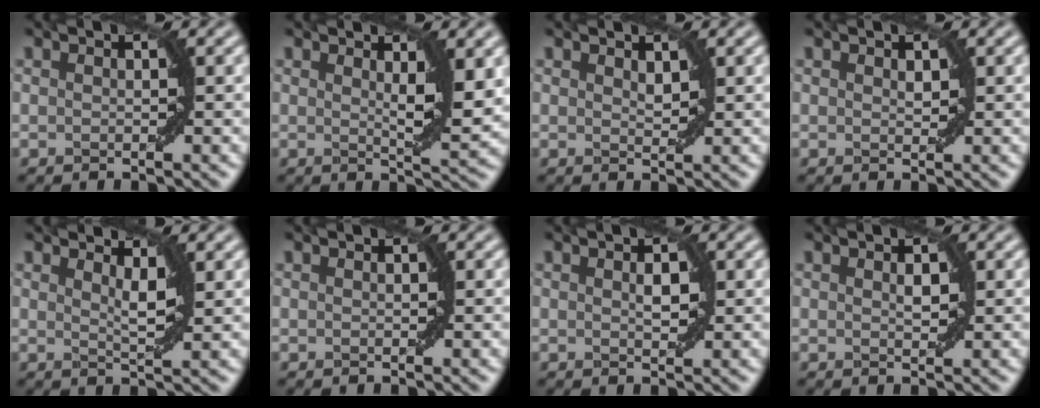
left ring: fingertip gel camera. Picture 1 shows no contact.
{"total": 3.3, "force": [1.3, 0.6, 3.0], "torque": [-0.042, -0.009, 0.022]}
{"total": 1.0, "force": [0.7, 0.4, 0.6], "torque": [-0.009, -0.001, 0.016]}
{"total": 0.7, "force": [0.4, 0.4, 0.4], "torque": [-0.006, -0.001, 0.009]}
{"total": 1.8, "force": [1.2, 0.2, 1.3], "torque": [-0.017, -0.007, 0.021]}
{"total": 0.0}
{"total": 1.4, "force": [0.3, 0.6, 1.2], "torque": [-0.020, 0.003, 0.008]}
{"total": 0.9, "force": [0.3, 0.4, 0.8], "torque": [-0.013, 0.001, 0.009]}